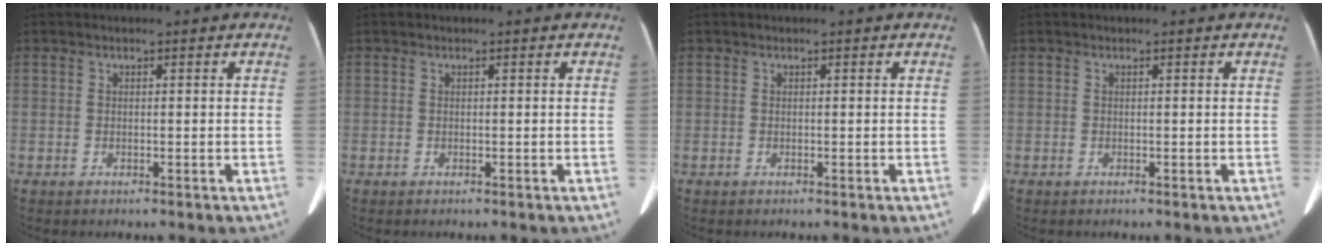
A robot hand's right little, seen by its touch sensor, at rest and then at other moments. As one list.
[{"total": 0.0}, {"total": 0.0}, {"total": 0.0}]